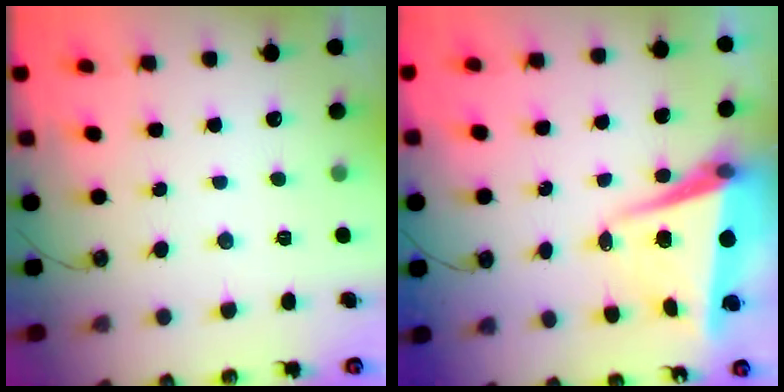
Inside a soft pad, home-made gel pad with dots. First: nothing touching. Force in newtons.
{"total": 7.3, "press": 7.1, "slide": 1.8}